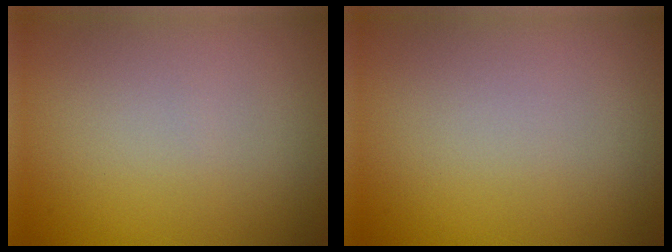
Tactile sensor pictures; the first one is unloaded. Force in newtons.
{"total": 0.0}